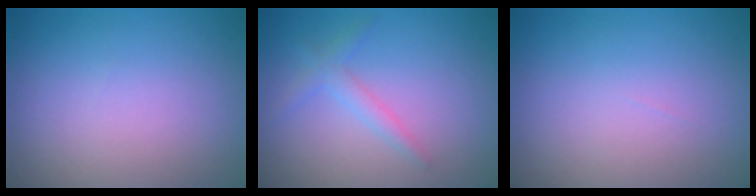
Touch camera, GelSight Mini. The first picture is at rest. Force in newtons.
{"total": 1.5, "press": 1.5, "slide": 0.1}
{"total": 0.0}